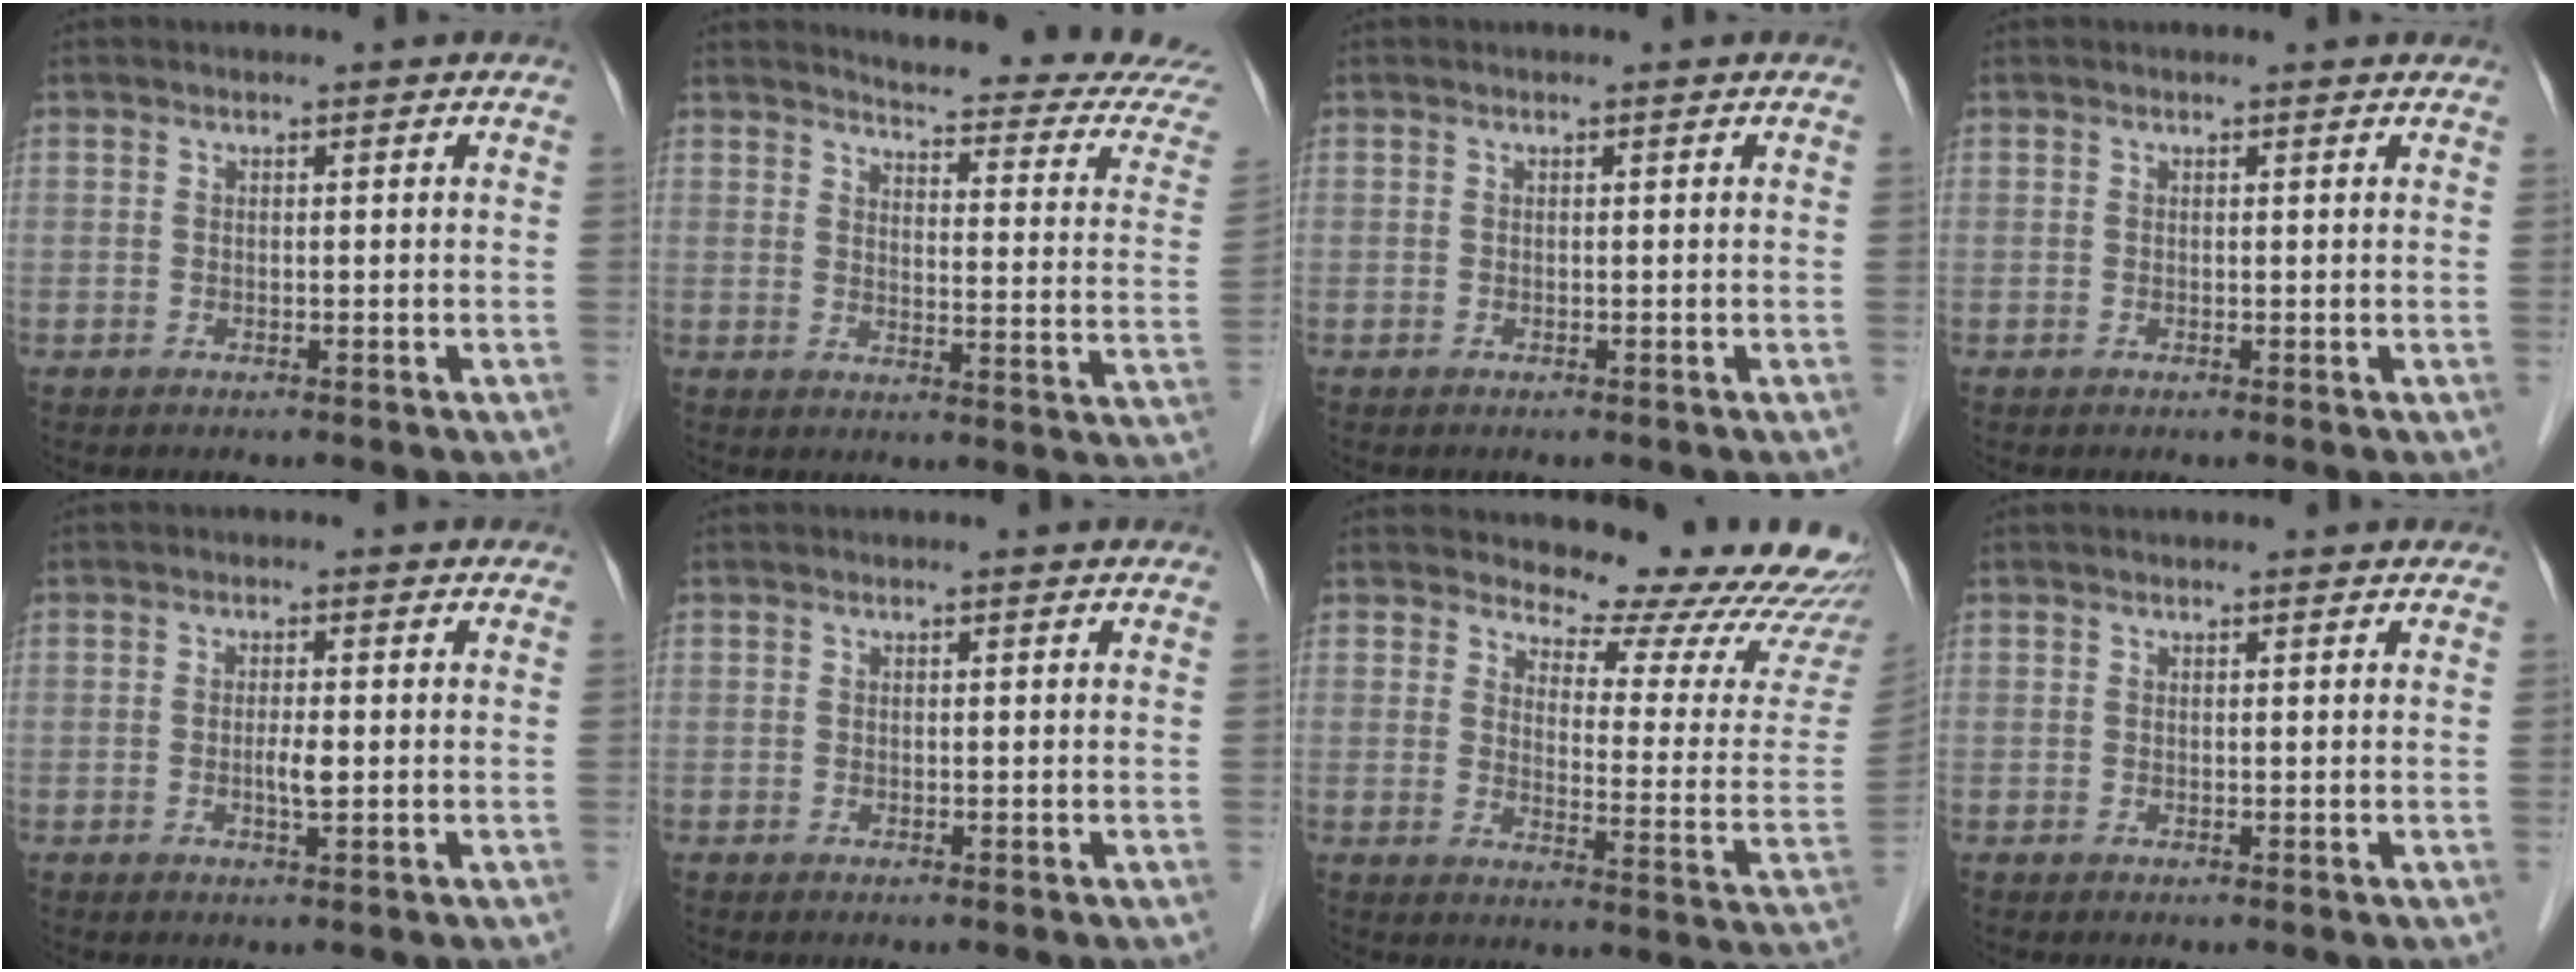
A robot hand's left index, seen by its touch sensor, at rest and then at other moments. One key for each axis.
{"total": 17.2, "fx": 16.7, "fy": 0.0, "fz": 4.0, "tx": -0.044, "ty": -0.116, "tz": 0.171}
{"total": 0.0}
{"total": 1.3, "fx": 1.2, "fy": 0.4, "fz": 0.3, "tx": -0.014, "ty": 0.002, "tz": 0.005}
{"total": 1.9, "fx": -0.5, "fy": 0.2, "fz": 1.8, "tx": -0.035, "ty": -0.004, "tz": -0.008}
{"total": 0.0}
{"total": 19.6, "fx": 18.9, "fy": 2.8, "fz": 4.6, "tx": -0.040, "ty": -0.122, "tz": 0.200}
{"total": 2.8, "fx": 2.5, "fy": 0.8, "fz": 1.1, "tx": -0.013, "ty": 0.019, "tz": 0.023}